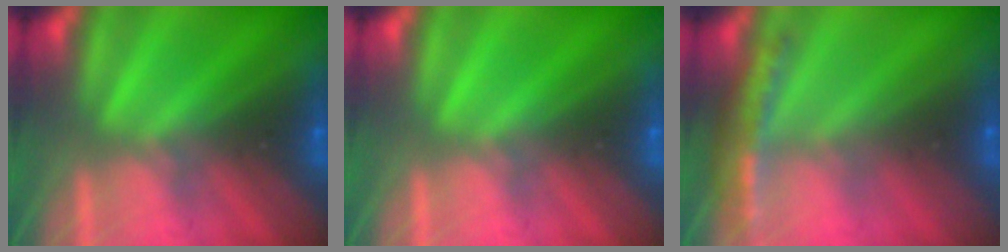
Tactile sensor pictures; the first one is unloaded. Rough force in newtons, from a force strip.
{"total": 0.0}
{"total": 9.7}